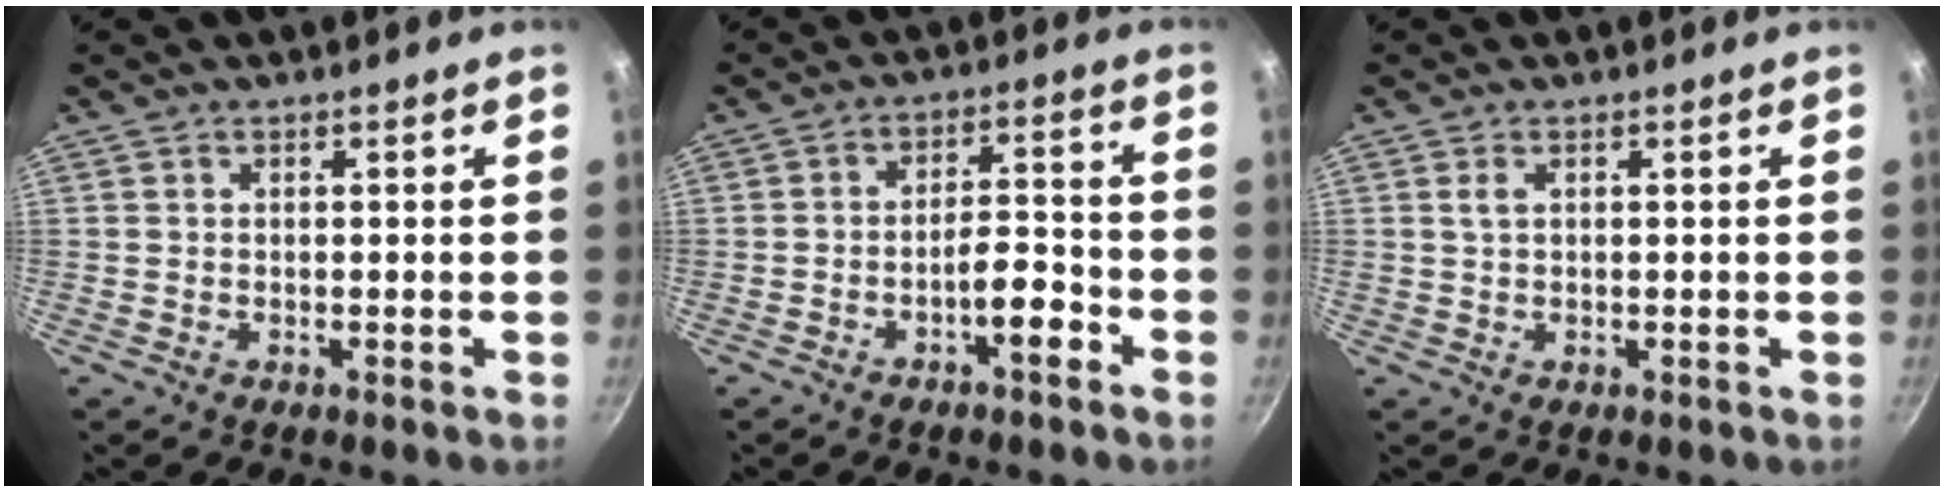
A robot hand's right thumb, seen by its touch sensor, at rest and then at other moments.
{"total": 6.1, "force": [-3.3, 1.9, 4.7], "torque": [-0.068, 0.033, -0.050]}
{"total": 1.5, "force": [0.5, 0.8, 1.2], "torque": [-0.022, 0.001, 0.010]}